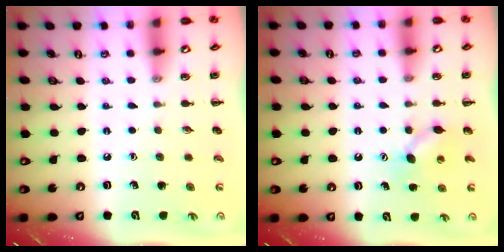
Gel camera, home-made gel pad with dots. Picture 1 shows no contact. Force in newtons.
{"total": 5.3, "press": 5.1, "slide": 1.5}